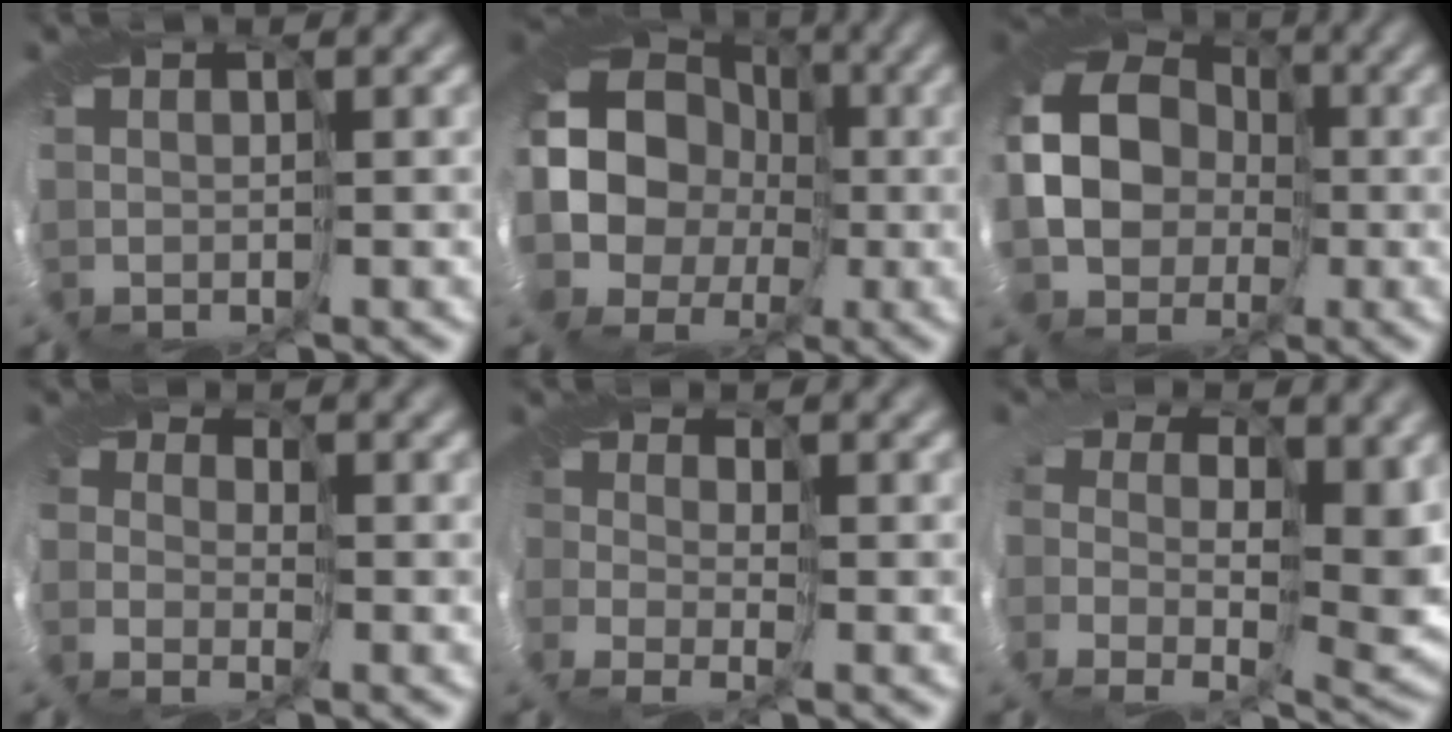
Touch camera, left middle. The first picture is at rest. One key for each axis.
{"total": 15.4, "fx": -3.2, "fy": 13.8, "fz": 6.1, "tx": -0.127, "ty": -0.001, "tz": -0.106}
{"total": 10.5, "fx": -2.0, "fy": 8.8, "fz": 5.3, "tx": -0.093, "ty": -0.020, "tz": -0.068}
{"total": 2.1, "fx": -1.0, "fy": 1.9, "fz": 0.1, "tx": 0.008, "ty": -0.018, "tz": -0.020}
{"total": 1.6, "fx": -1.5, "fy": 0.2, "fz": -0.1, "tx": 0.025, "ty": -0.025, "tz": -0.040}
{"total": 9.3, "fx": -0.9, "fy": 5.5, "fz": 7.5, "tx": -0.100, "ty": -0.023, "tz": -0.015}